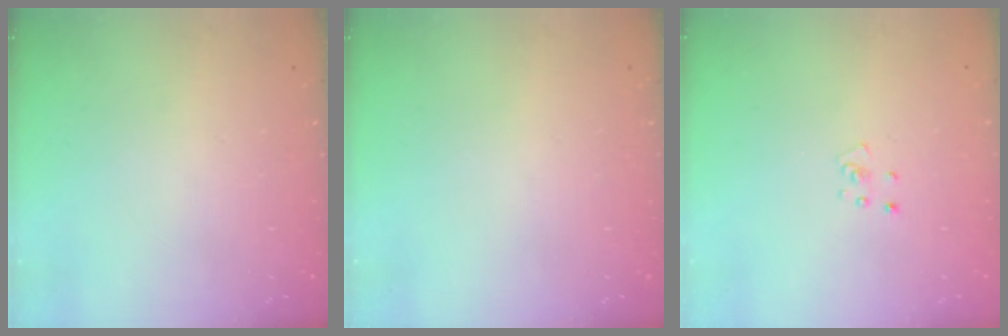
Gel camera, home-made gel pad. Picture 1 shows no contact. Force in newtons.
{"total": 0.0}
{"total": 3.2, "press": 3.2, "slide": 0.4}